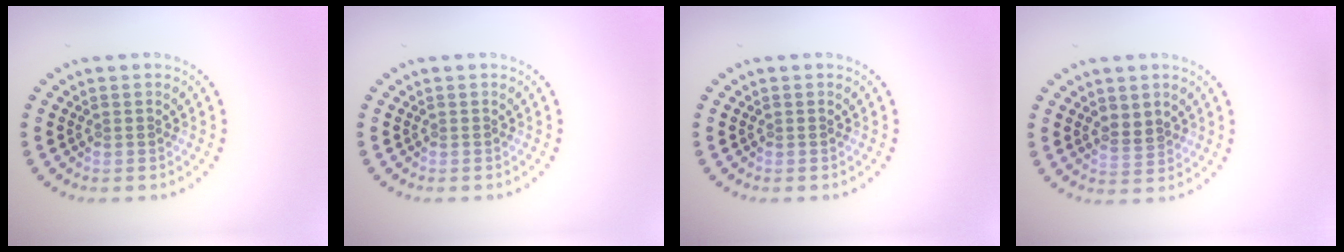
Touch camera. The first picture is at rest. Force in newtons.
{"total": 0.0}
{"total": 0.0}
{"total": 1.9, "press": 1.8, "slide": 0.6}